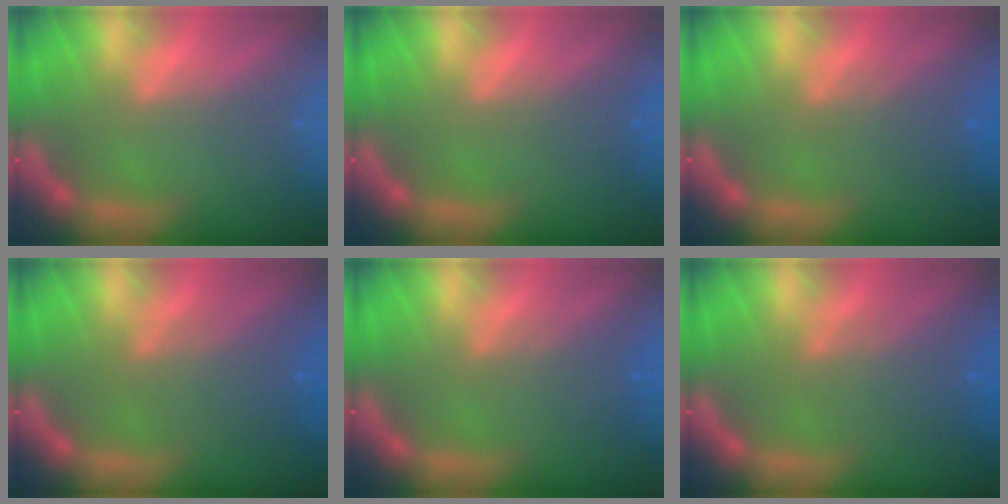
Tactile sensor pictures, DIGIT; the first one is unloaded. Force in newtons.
{"total": 1.5}
{"total": 3.0}
{"total": 4.1}
{"total": 2.9}
{"total": 4.1}